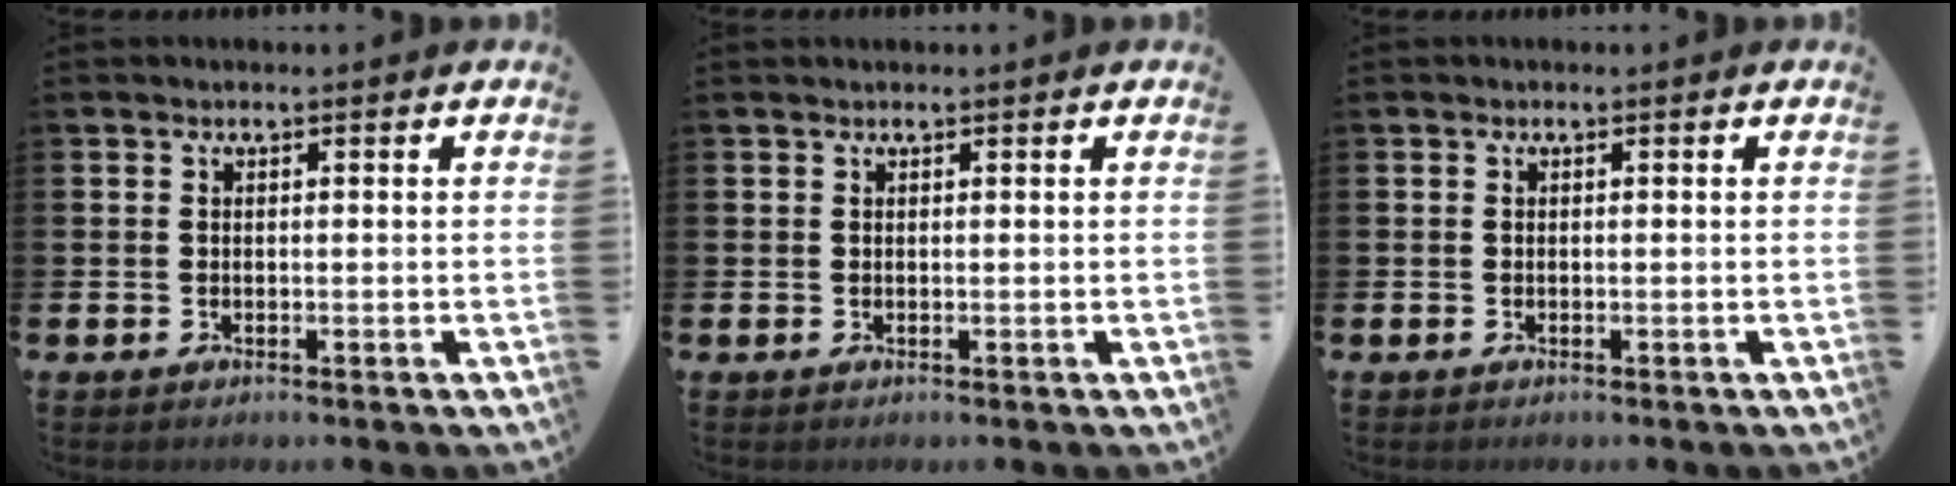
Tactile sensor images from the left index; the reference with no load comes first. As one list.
[{"total": 0.0}, {"total": 0.0}]